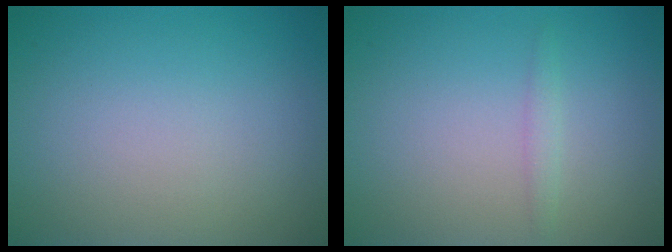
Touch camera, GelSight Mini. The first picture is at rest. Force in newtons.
{"total": 0.8, "press": 0.8, "slide": 0.0}